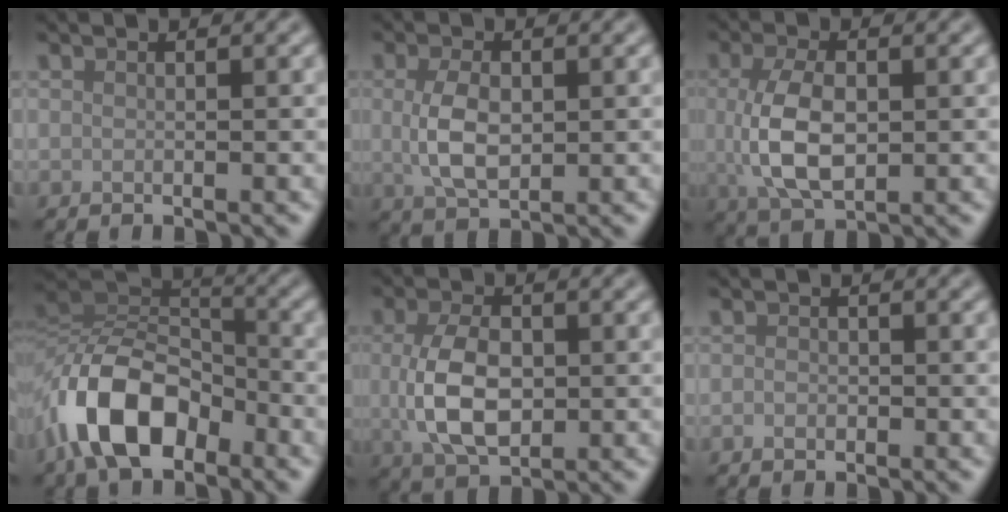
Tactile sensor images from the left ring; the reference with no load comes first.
{"total": 4.3, "force": [0.2, 2.4, 3.5], "torque": [-0.080, 0.001, 0.007]}
{"total": 6.2, "force": [0.0, 3.4, 5.2], "torque": [-0.119, -0.004, 0.002]}
{"total": 10.5, "force": [-5.3, 5.7, 7.2], "torque": [-0.136, 0.014, -0.113]}
{"total": 6.4, "force": [-0.2, 4.0, 5.0], "torque": [-0.113, -0.006, -0.001]}
{"total": 1.1, "force": [-0.4, 0.8, 0.6], "torque": [-0.012, -0.002, -0.010]}